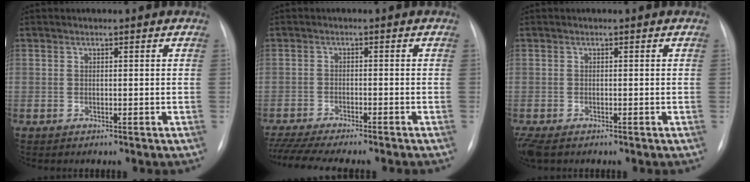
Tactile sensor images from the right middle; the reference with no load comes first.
{"total": 12.4, "force": [-10.9, 0.9, 5.9], "torque": [-0.075, -0.014, -0.157]}
{"total": 3.5, "force": [-2.3, 1.5, 2.2], "torque": [-0.048, -0.010, -0.037]}